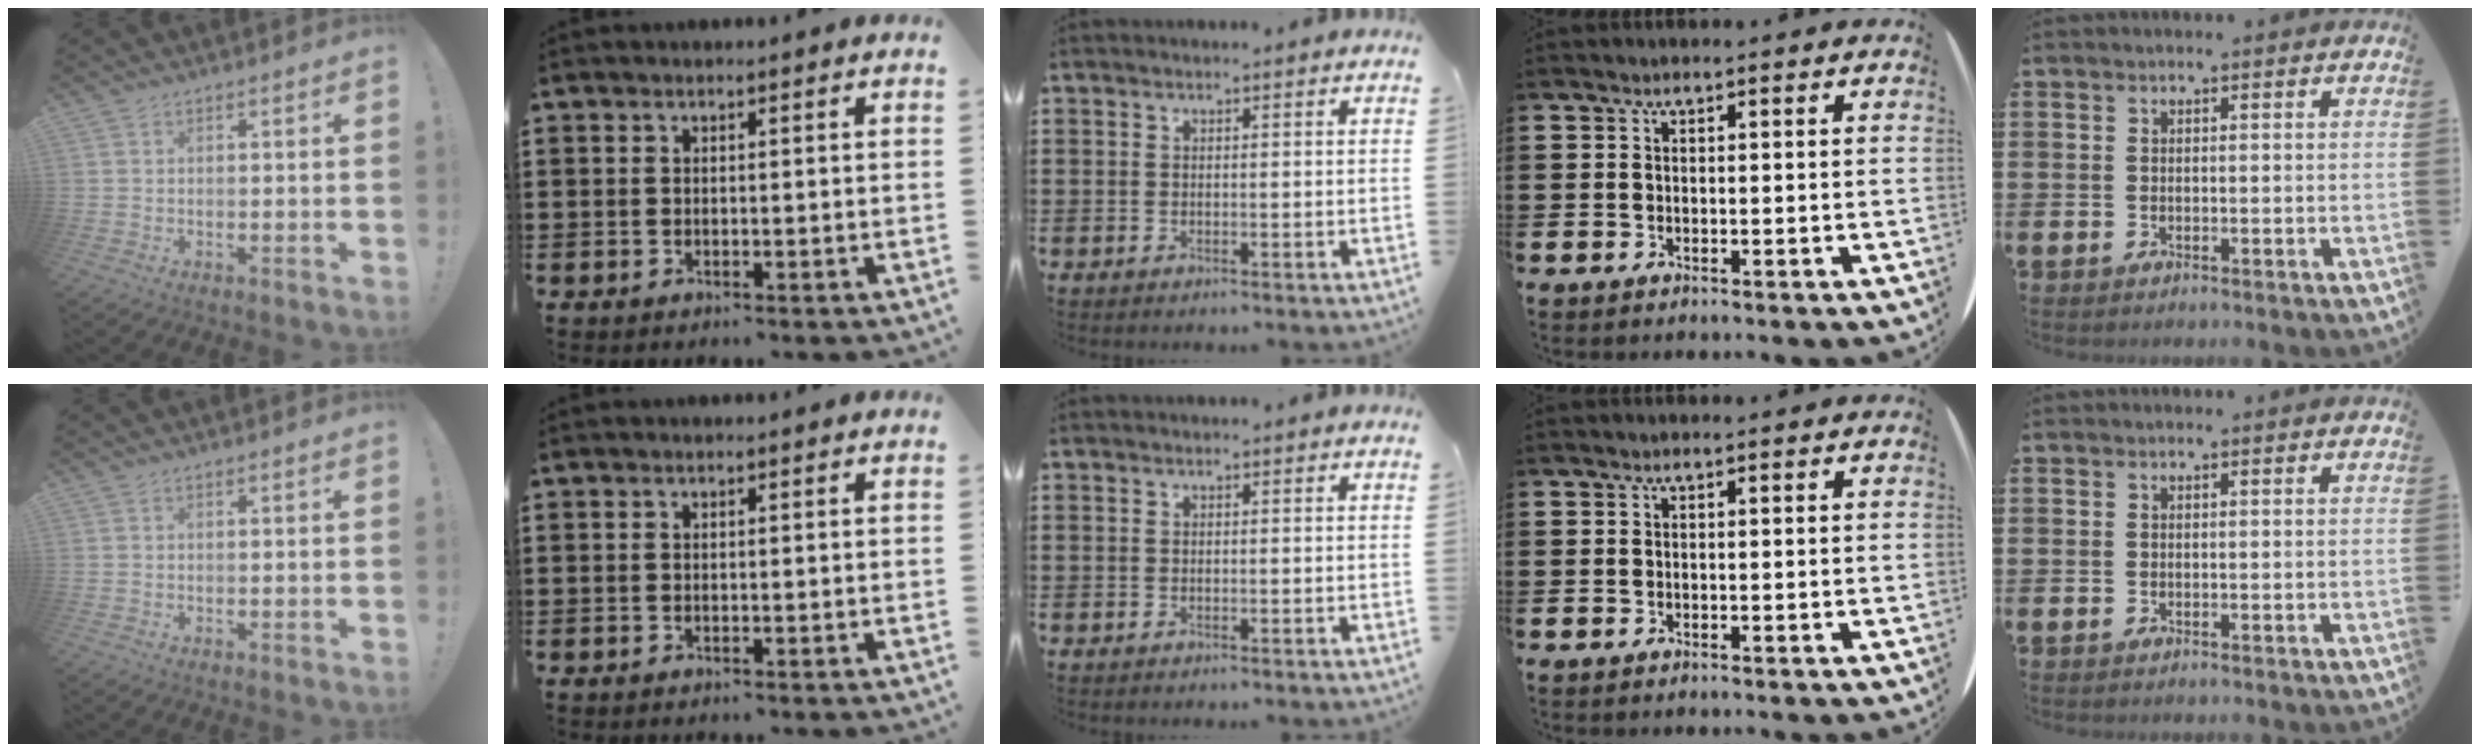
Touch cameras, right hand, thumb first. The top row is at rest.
{}